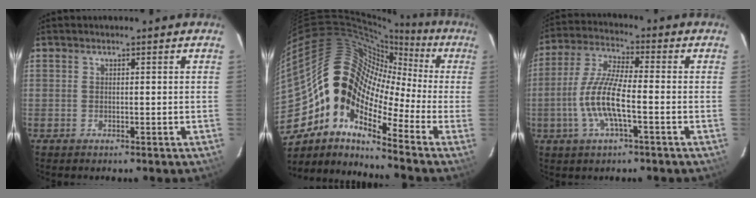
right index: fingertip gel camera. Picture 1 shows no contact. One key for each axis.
{"total": 16.9, "fx": -5.9, "fy": 10.4, "fz": 12.0, "tx": -0.197, "ty": 0.005, "tz": -0.135}
{"total": 10.9, "fx": -2.9, "fy": 2.5, "fz": 10.2, "tx": -0.218, "ty": 0.001, "tz": -0.060}